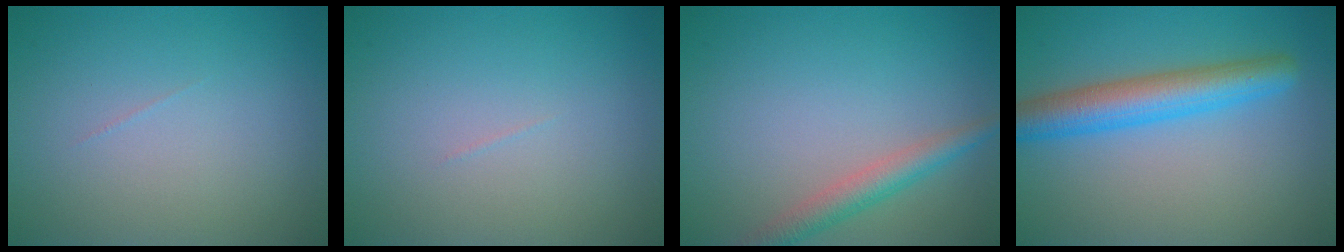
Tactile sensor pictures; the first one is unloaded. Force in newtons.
{"total": 0.0}
{"total": 2.9, "press": 2.9, "slide": 0.1}
{"total": 5.4, "press": 5.4, "slide": 0.1}